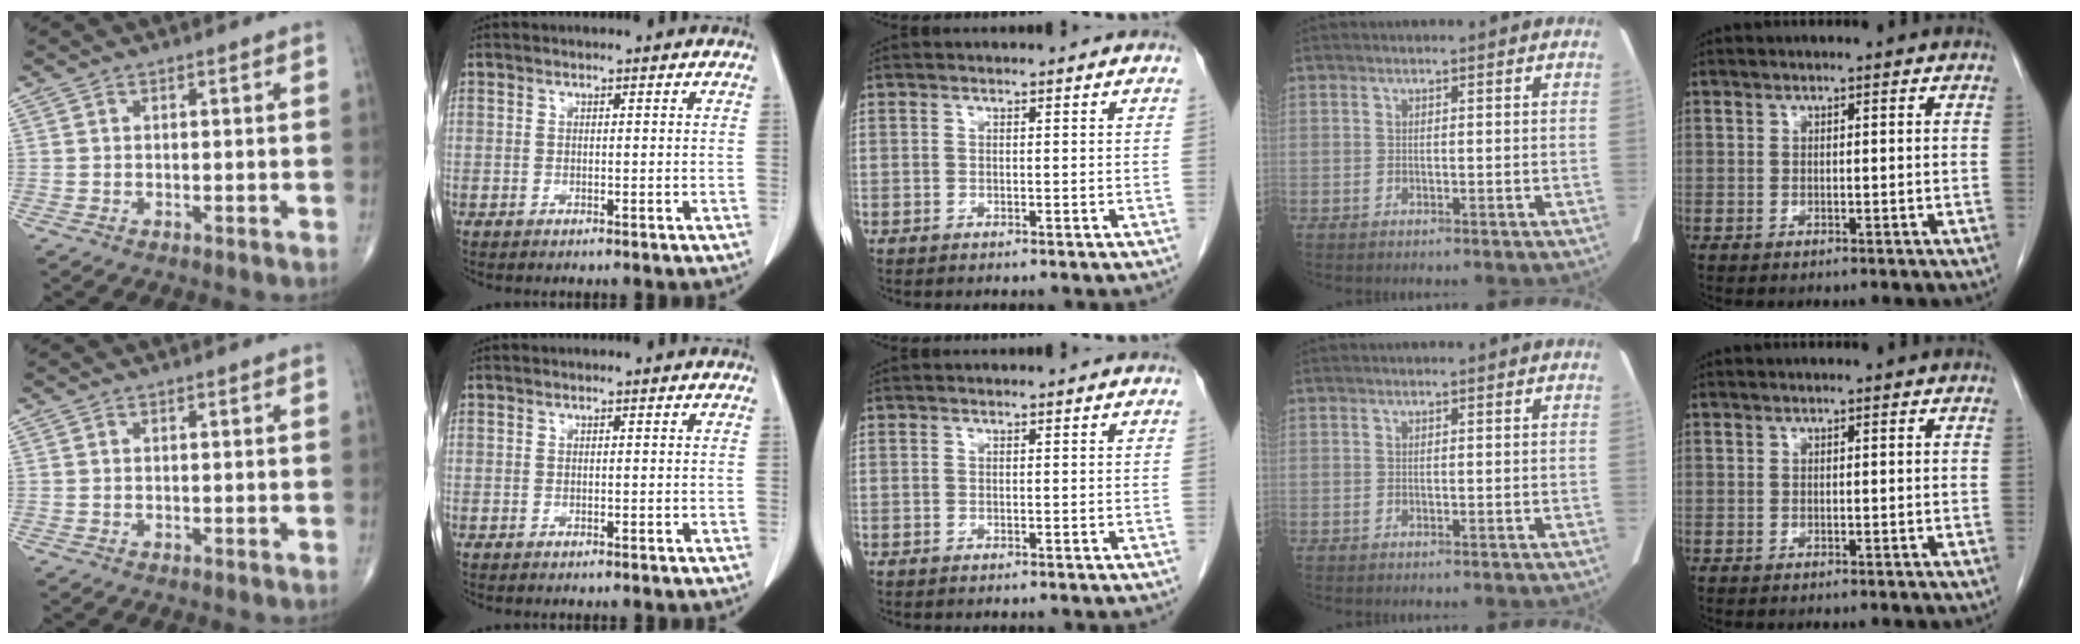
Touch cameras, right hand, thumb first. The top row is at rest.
{}